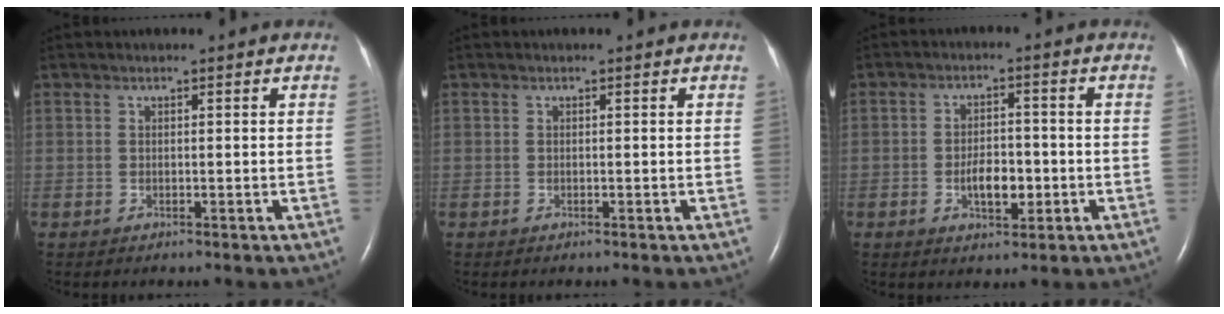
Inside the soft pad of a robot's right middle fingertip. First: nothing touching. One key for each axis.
{"total": 0.0}
{"total": 5.1, "fx": -1.4, "fy": 2.3, "fz": 4.3, "tx": -0.077, "ty": 0.002, "tz": -0.020}